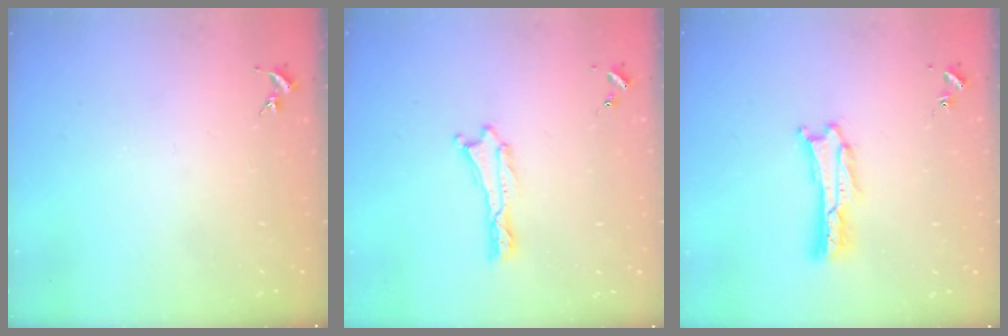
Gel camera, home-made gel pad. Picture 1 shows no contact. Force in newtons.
{"total": 0.0}
{"total": 1.4, "press": 1.4, "slide": 0.0}